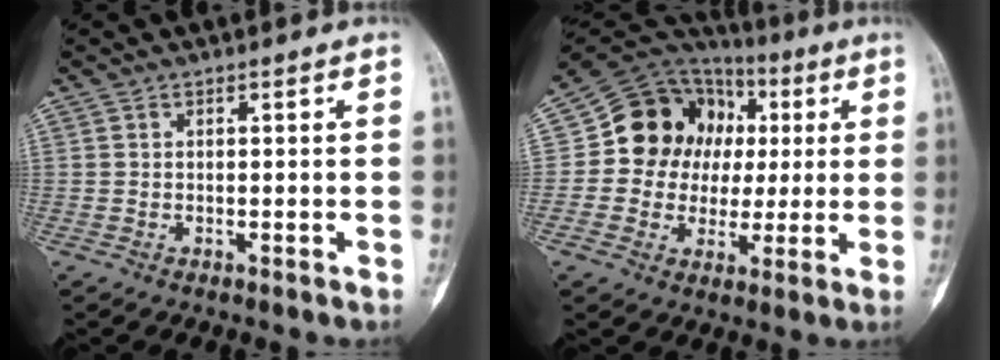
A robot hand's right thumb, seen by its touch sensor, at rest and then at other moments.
{"total": 17.1, "force": [2.1, 14.7, 8.6], "torque": [-0.094, 0.033, 0.039]}